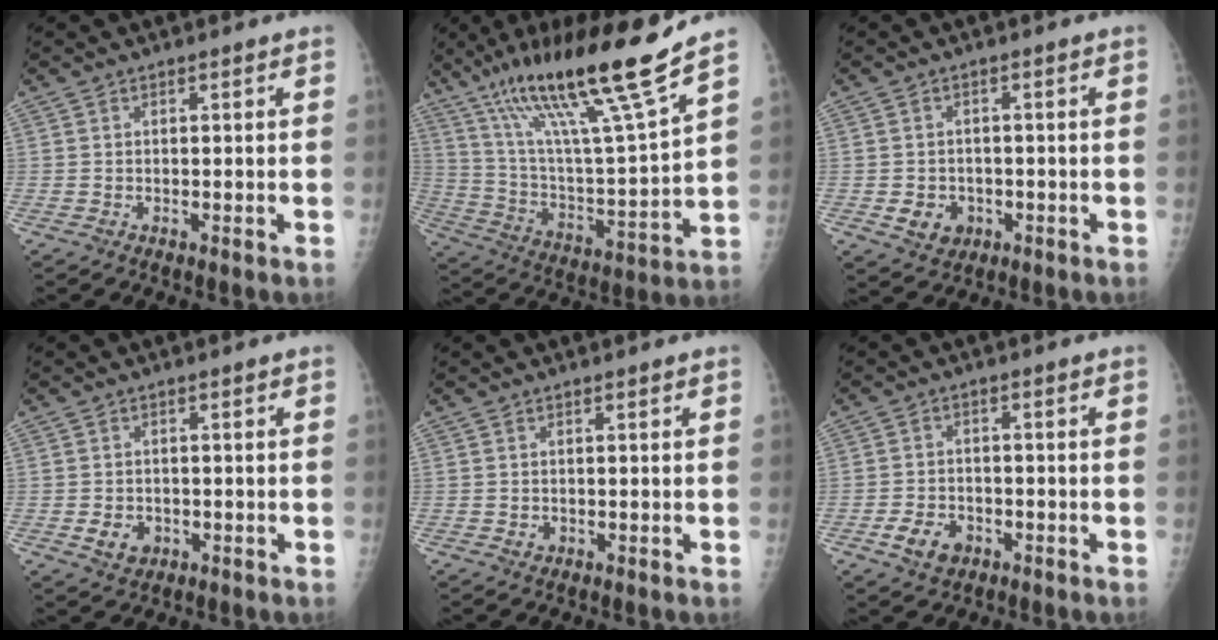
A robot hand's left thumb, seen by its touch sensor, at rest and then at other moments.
{"total": 22.6, "force": [15.4, 0.9, 16.5], "torque": [-0.267, -0.063, 0.275]}
{"total": 4.6, "force": [-1.2, 4.0, 1.9], "torque": [-0.014, 0.004, -0.009]}
{"total": 3.5, "force": [-0.8, 2.9, 1.8], "torque": [-0.018, 0.001, -0.004]}
{"total": 0.8, "force": [0.2, 0.7, 0.3], "torque": [0.003, 0.001, 0.003]}
{"total": 5.2, "force": [-2.4, 3.8, 2.7], "torque": [-0.041, 0.010, -0.037]}